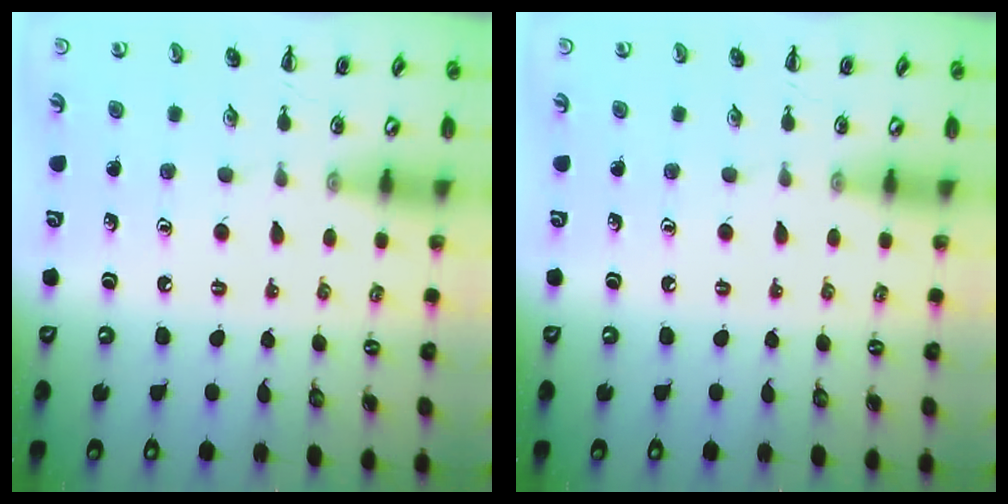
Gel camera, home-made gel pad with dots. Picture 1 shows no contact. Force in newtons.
{"total": 0.0}